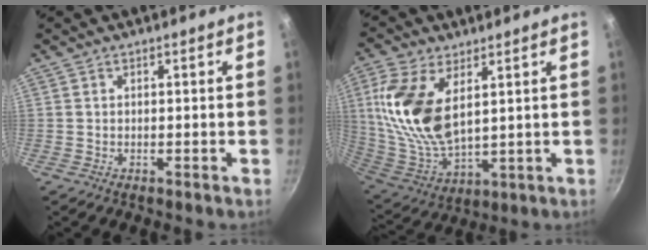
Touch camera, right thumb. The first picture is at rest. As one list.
[{"total": 17.0, "force": [5.0, 8.9, 13.6], "torque": [-0.276, -0.026, 0.107]}]